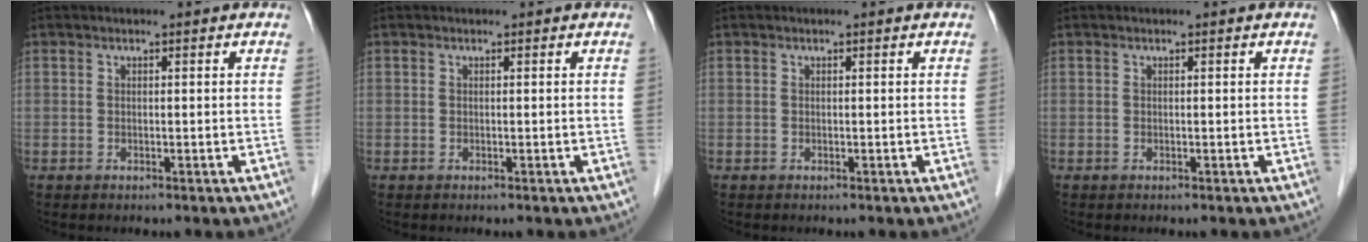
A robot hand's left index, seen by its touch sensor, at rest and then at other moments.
{"total": 0.0}
{"total": 0.0}
{"total": 0.0}